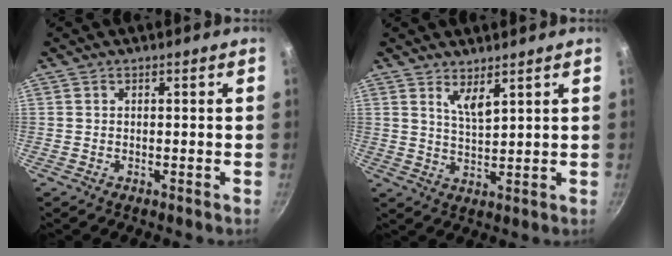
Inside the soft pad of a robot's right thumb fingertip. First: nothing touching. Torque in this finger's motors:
{"motor_torque": [-0.56, -0.30, -0.31, 0.43, 0.06]}